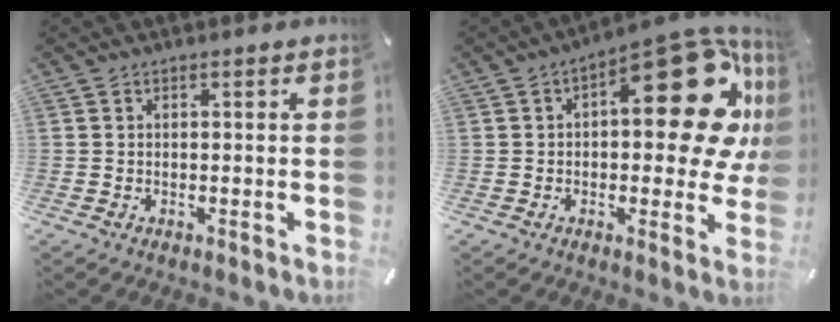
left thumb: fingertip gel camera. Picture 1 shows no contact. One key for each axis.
{"total": 24.0, "fx": 7.0, "fy": 11.5, "fz": 19.8, "tx": -0.227, "ty": -0.056, "tz": 0.117}